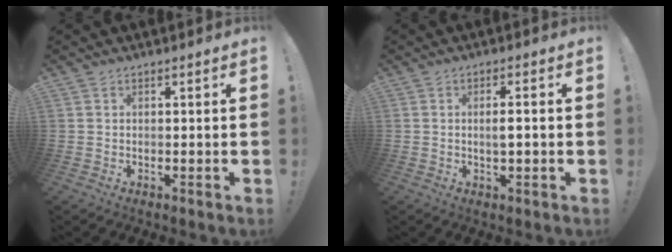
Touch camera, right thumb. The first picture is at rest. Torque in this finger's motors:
{"motor_torque": [0.01, -0.12, 0.04, 0.23, 0.10]}